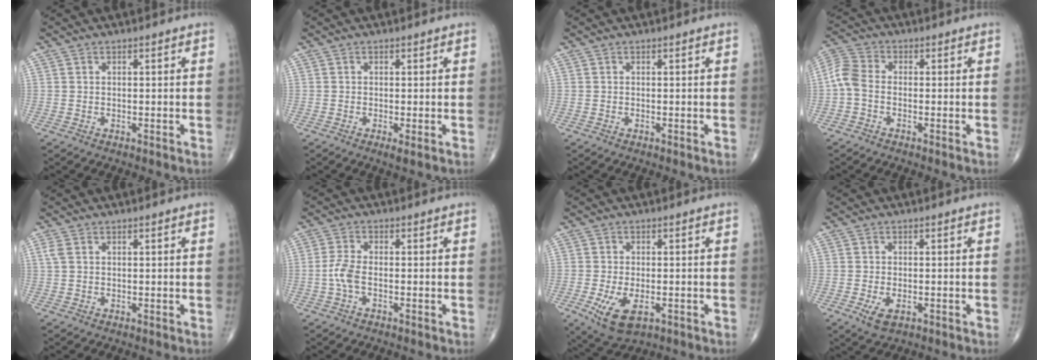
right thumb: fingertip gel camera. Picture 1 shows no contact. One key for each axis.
{"total": 1.3, "fx": -0.4, "fy": 0.2, "fz": 1.3, "tx": -0.028, "ty": -0.007, "tz": -0.012}
{"total": 0.0}
{"total": 5.4, "fx": -1.1, "fy": 3.5, "fz": 4.0, "tx": -0.089, "ty": 0.016, "tz": -0.036}
{"total": 1.4, "fx": 0.4, "fy": 0.9, "fz": 1.0, "tx": -0.036, "ty": 0.010, "tz": 0.013}
{"total": 3.4, "fx": -1.0, "fy": 1.4, "fz": 3.0, "tx": -0.075, "ty": 0.006, "tz": -0.025}
{"total": 7.8, "fx": -2.7, "fy": 3.9, "fz": 6.2, "tx": -0.116, "ty": -0.006, "tz": -0.036}
{"total": 3.5, "fx": -1.3, "fy": 1.8, "fz": 2.6, "tx": -0.047, "ty": -0.001, "tz": -0.017}